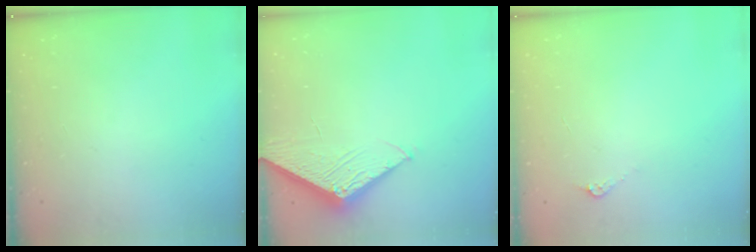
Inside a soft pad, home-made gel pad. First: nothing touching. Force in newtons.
{"total": 6.1, "press": 6.1, "slide": 0.5}
{"total": 4.8, "press": 4.8, "slide": 0.6}